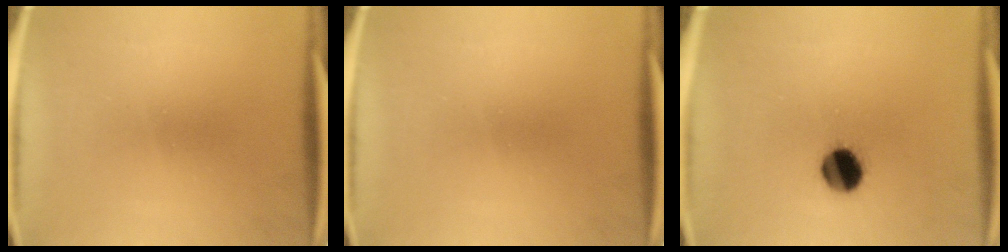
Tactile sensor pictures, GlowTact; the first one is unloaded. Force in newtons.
{"total": 0.0}
{"total": 8.3}